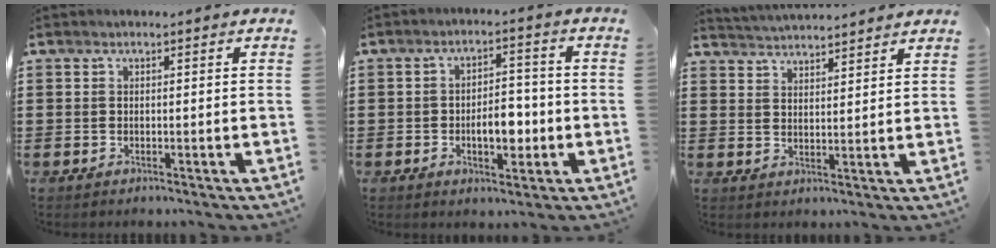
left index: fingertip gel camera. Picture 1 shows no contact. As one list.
[{"total": 5.9, "force": [-1.3, 3.1, 4.9], "torque": [-0.072, 0.003, -0.029]}, {"total": 3.3, "force": [3.2, -0.4, -0.3], "torque": [-0.006, -0.015, 0.059]}]